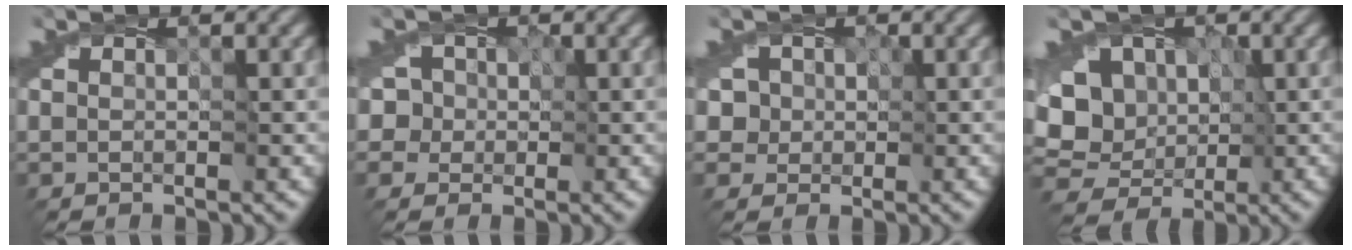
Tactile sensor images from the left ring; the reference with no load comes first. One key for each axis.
{"total": 3.7, "fx": -0.7, "fy": 3.6, "fz": 0.3, "tx": 0.018, "ty": 0.025, "tz": -0.040}
{"total": 2.8, "fx": 0.7, "fy": 2.7, "fz": 0.3, "tx": 0.013, "ty": 0.020, "tz": -0.007}
{"total": 7.5, "fx": 1.4, "fy": 6.4, "fz": 3.7, "tx": -0.059, "ty": 0.016, "tz": -0.001}